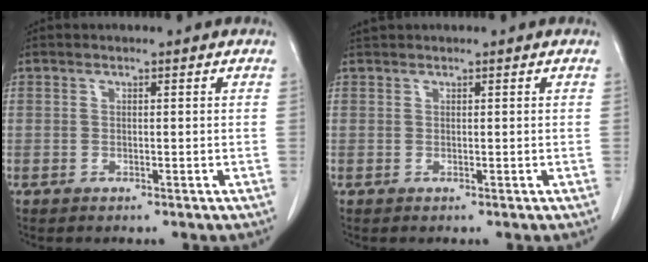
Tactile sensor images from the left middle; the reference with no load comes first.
{"total": 0.7, "force": [0.6, -0.1, 0.0], "torque": [-0.008, 0.009, 0.017]}